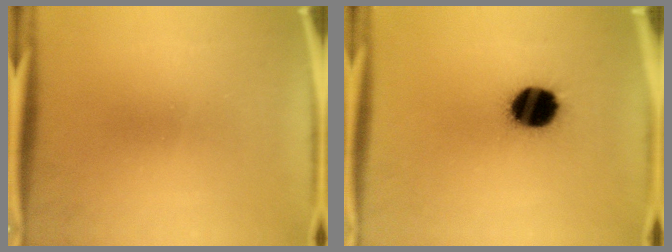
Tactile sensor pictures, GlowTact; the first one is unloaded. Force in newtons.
{"total": 14.5}